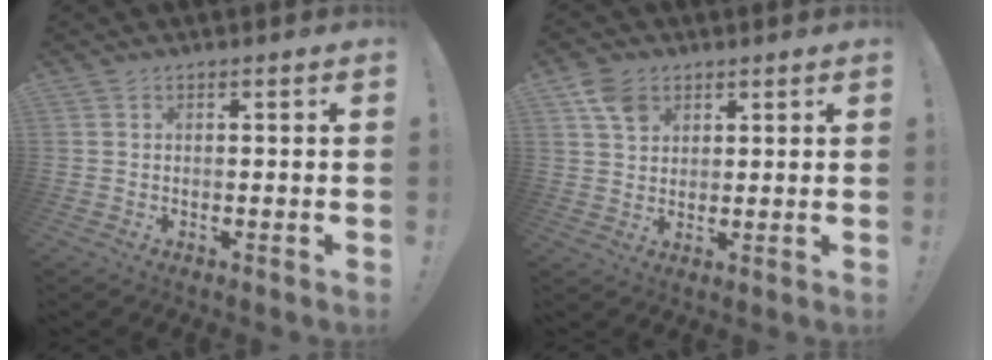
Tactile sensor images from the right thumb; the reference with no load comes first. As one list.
[{"total": 6.9, "force": [3.8, 5.0, 3.0], "torque": [-0.053, -0.009, 0.075]}]